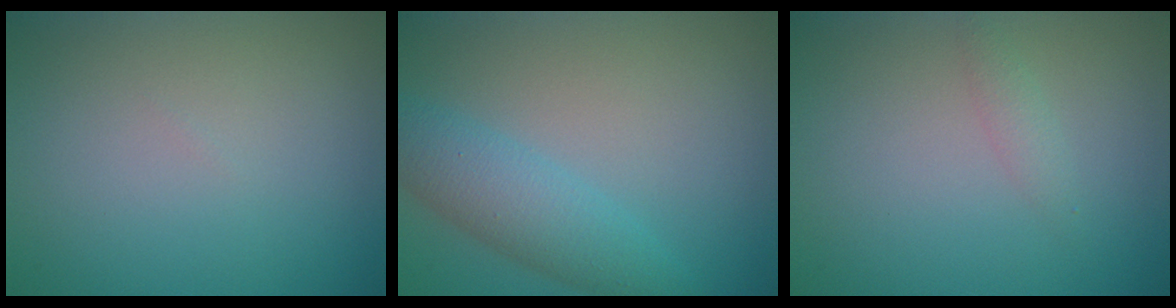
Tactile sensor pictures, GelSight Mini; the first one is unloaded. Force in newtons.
{"total": 4.0, "press": 4.0, "slide": 0.2}
{"total": 1.0, "press": 1.0, "slide": 0.0}